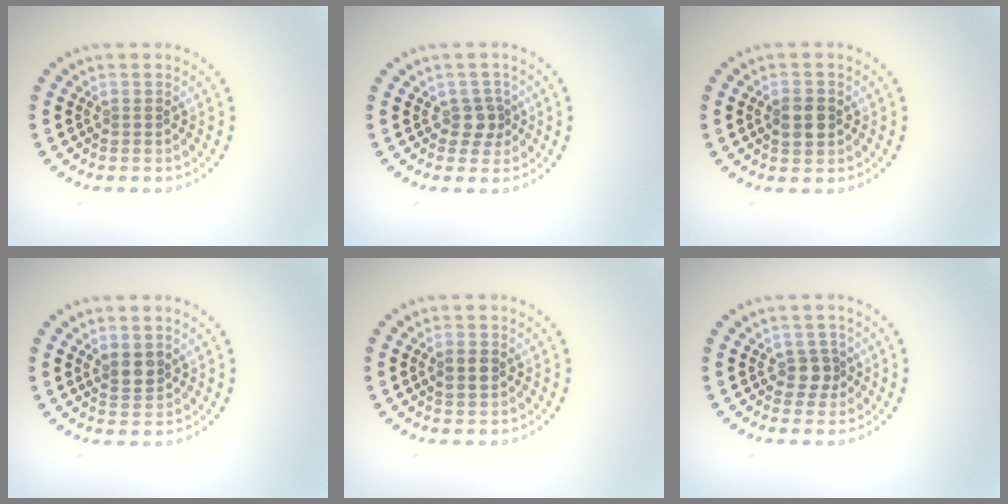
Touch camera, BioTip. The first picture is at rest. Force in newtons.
{"total": 1.8, "press": 1.4, "slide": 1.1}
{"total": 2.8, "press": 2.8, "slide": 0.1}
{"total": 1.9, "press": 1.7, "slide": 0.8}
{"total": 1.6, "press": 1.6, "slide": 0.1}
{"total": 1.8, "press": 1.5, "slide": 1.0}